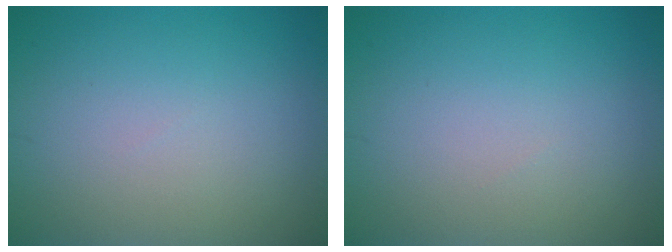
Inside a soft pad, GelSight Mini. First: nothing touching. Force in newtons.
{"total": 0.0}